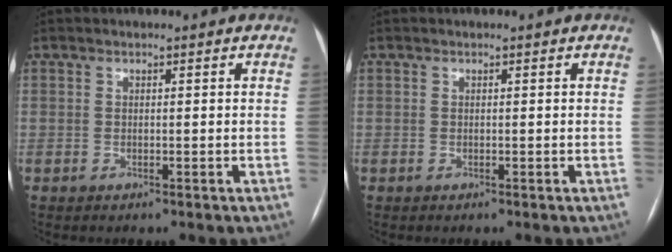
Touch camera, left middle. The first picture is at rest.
{"total": 0.0}